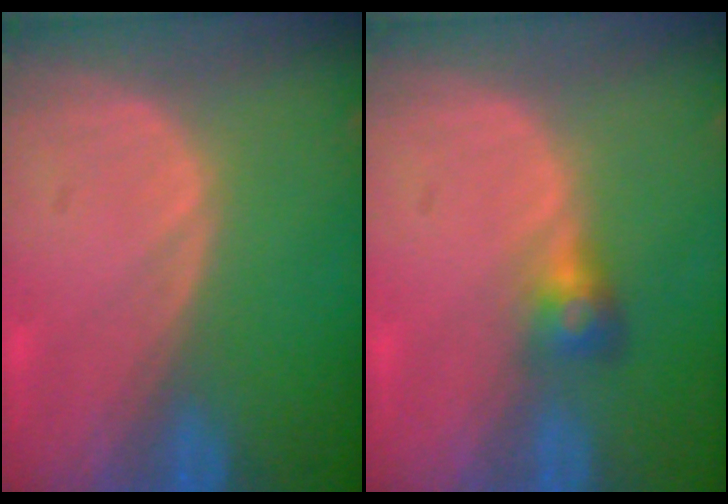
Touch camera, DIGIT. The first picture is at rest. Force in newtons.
{"total": 2.8, "press": 2.6, "slide": 0.9}